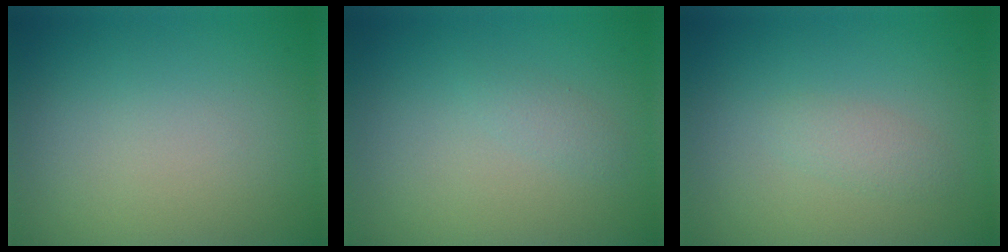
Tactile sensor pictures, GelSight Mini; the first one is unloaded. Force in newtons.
{"total": 0.8, "press": 0.8, "slide": 0.0}
{"total": 1.2, "press": 1.2, "slide": 0.0}